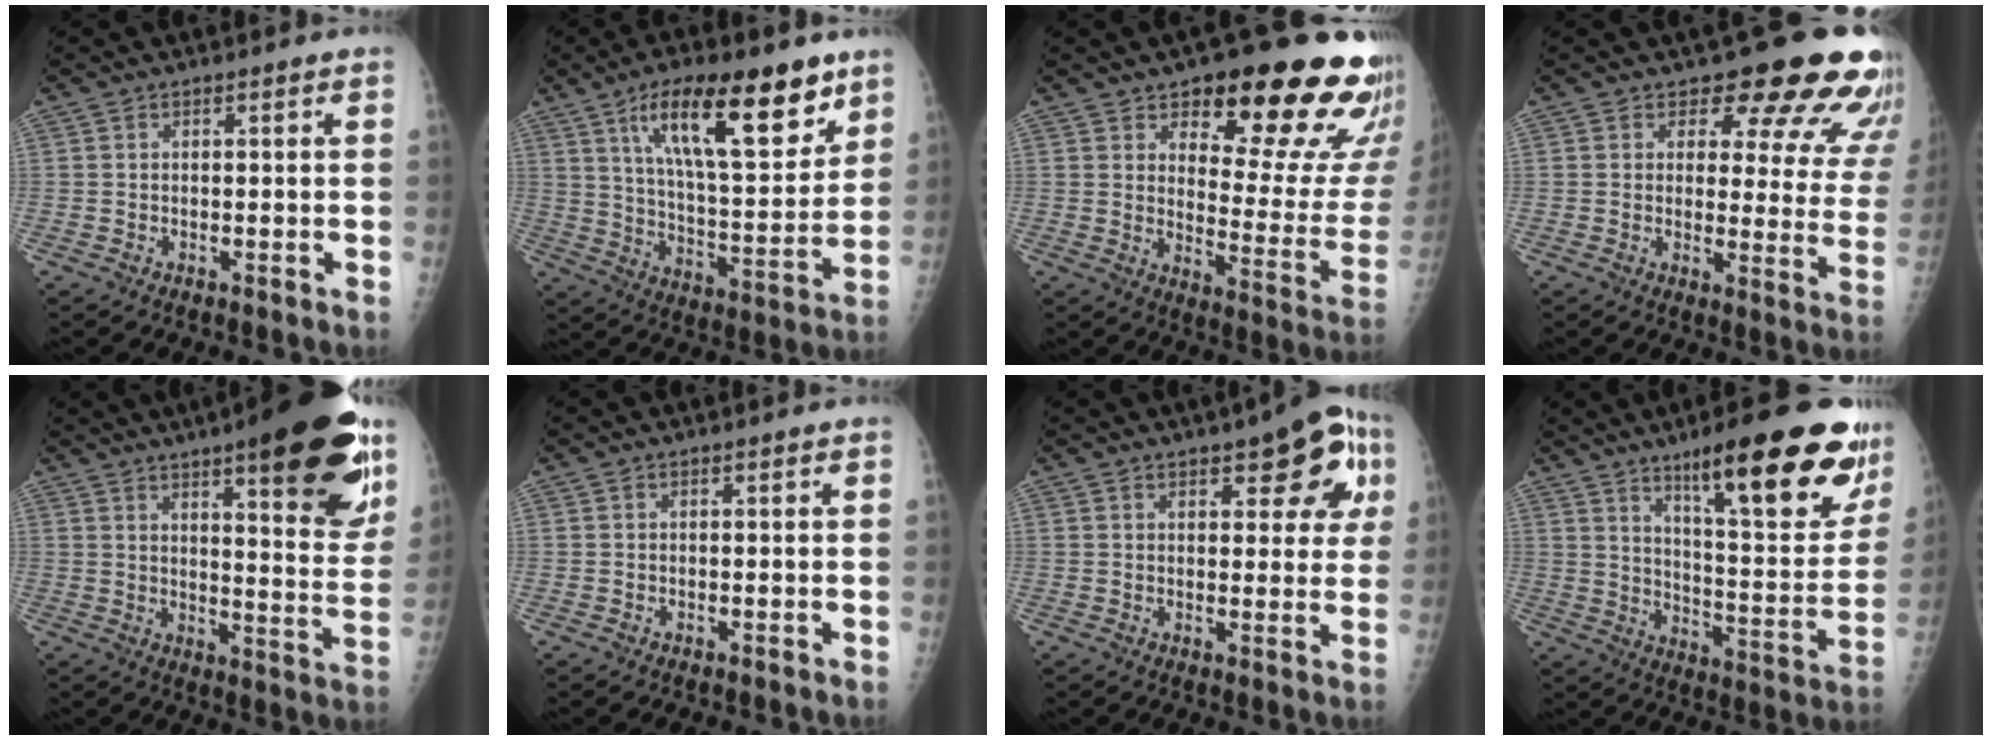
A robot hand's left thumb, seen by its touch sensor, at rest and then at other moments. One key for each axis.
{"total": 21.5, "fx": 12.2, "fy": 7.3, "fz": 16.1, "tx": -0.221, "ty": -0.051, "tz": 0.207}
{"total": 22.7, "fx": 14.6, "fy": 7.7, "fz": 15.5, "tx": -0.150, "ty": -0.088, "tz": 0.189}
{"total": 16.9, "fx": 13.7, "fy": 6.3, "fz": 7.6, "tx": -0.037, "ty": -0.096, "tz": 0.142}
{"total": 23.7, "fx": 13.6, "fy": 6.0, "fz": 18.4, "tx": -0.215, "ty": -0.056, "tz": 0.184}
{"total": 0.0}
{"total": 12.4, "fx": 5.3, "fy": 5.0, "fz": 10.0, "tx": -0.080, "ty": -0.007, "tz": 0.059}
{"total": 25.0, "fx": 15.1, "fy": 5.6, "fz": 19.1, "tx": -0.231, "ty": -0.065, "tz": 0.228}